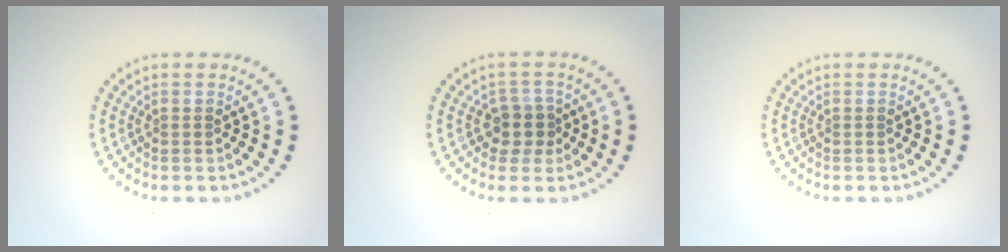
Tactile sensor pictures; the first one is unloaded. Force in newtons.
{"total": 2.4, "press": 2.0, "slide": 1.3}
{"total": 0.0}